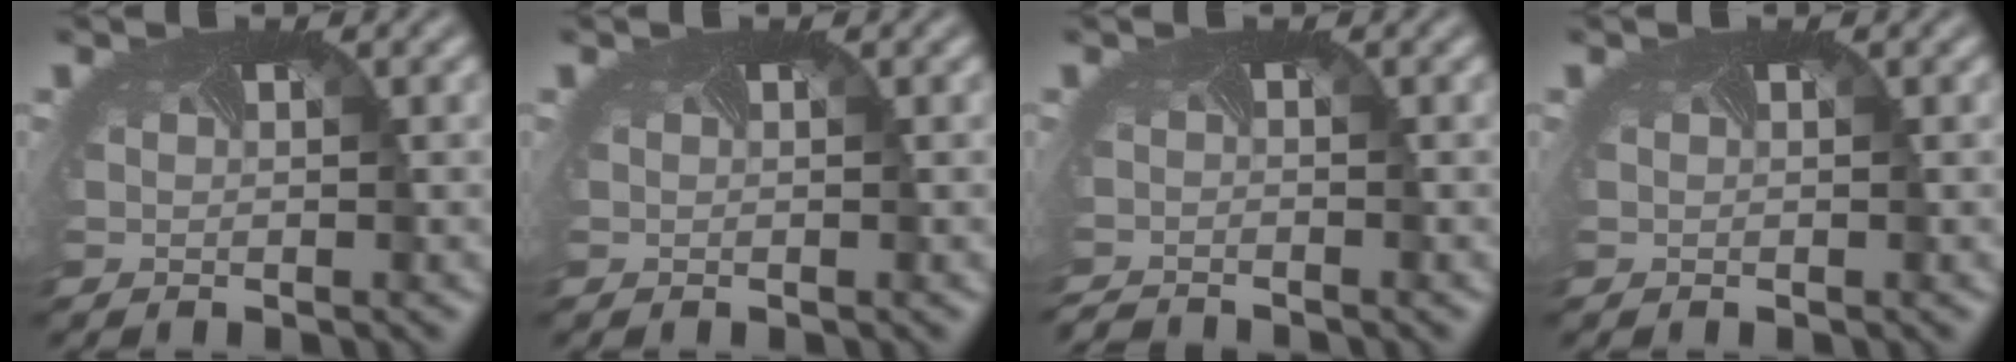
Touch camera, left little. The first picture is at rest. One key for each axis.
{"total": 0.0}
{"total": 2.3, "fx": -2.3, "fy": -0.3, "fz": -0.4, "tx": -0.003, "ty": -0.020, "tz": -0.042}
{"total": 0.0}